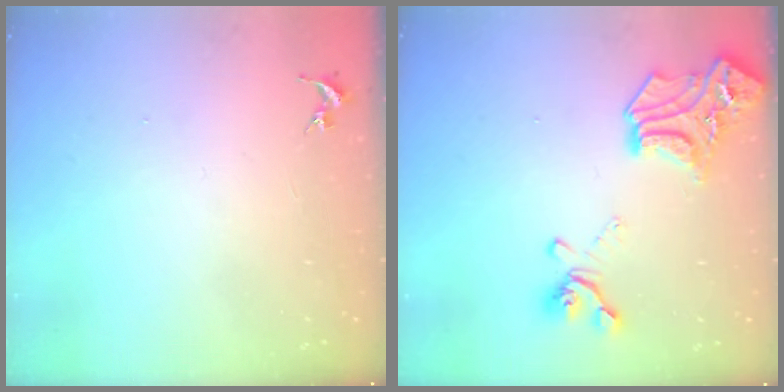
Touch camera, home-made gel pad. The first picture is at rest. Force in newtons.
{"total": 19.5, "press": 19.5, "slide": 0.7}